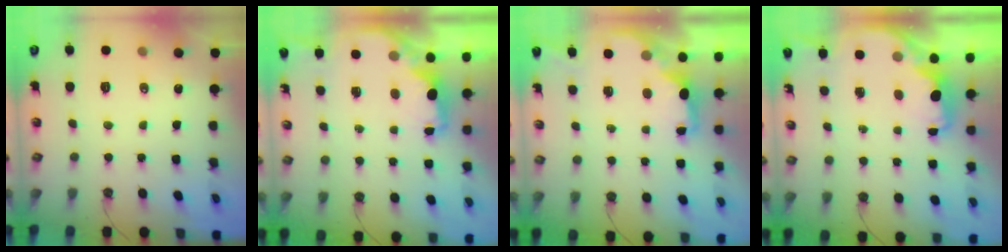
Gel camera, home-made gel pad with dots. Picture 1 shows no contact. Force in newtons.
{"total": 2.3, "press": 2.2, "slide": 0.8}
{"total": 2.1, "press": 2.0, "slide": 0.8}
{"total": 2.3, "press": 2.2, "slide": 0.5}